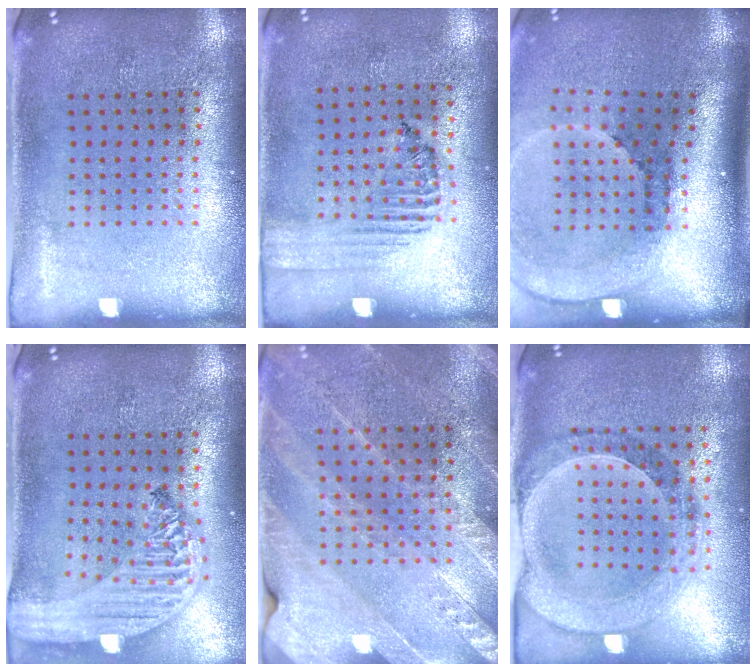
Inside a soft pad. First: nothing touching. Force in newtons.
{"total": 1.6, "press": 1.2, "slide": 1.0}
{"total": 2.6, "press": 1.8, "slide": 1.8}
{"total": 2.7, "press": 2.2, "slide": 1.5}
{"total": 2.6, "press": 2.5, "slide": 0.7}
{"total": 1.5, "press": 1.5, "slide": 0.3}